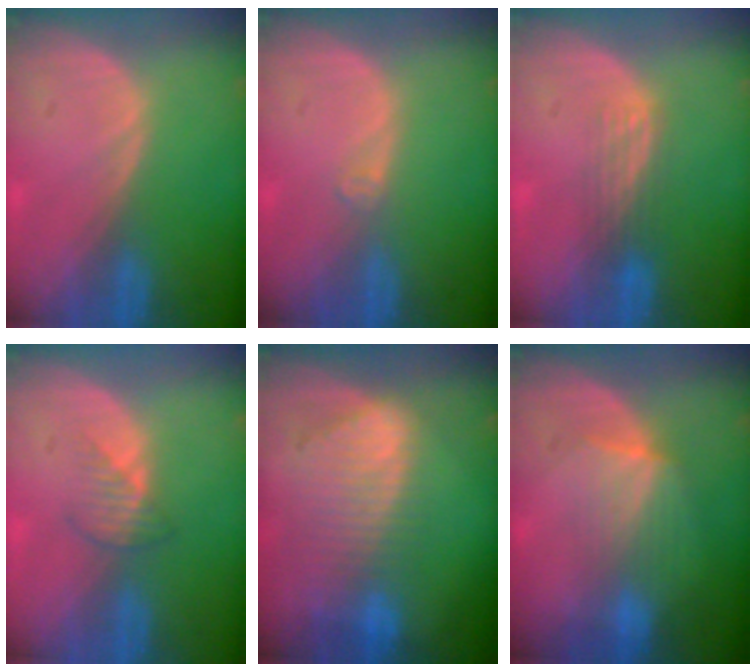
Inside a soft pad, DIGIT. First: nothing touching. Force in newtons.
{"total": 1.1, "press": 0.8, "slide": 0.7}
{"total": 2.9, "press": 2.7, "slide": 1.2}
{"total": 2.5, "press": 2.5, "slide": 0.3}
{"total": 9.5, "press": 8.2, "slide": 4.7}
{"total": 4.9, "press": 4.7, "slide": 1.2}